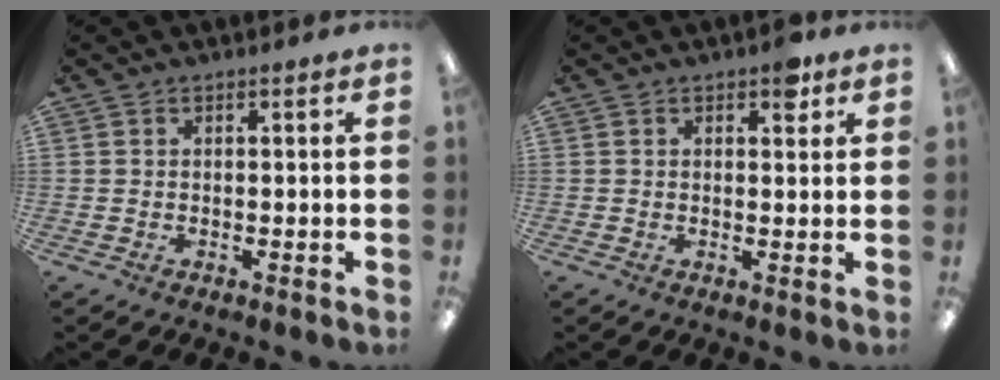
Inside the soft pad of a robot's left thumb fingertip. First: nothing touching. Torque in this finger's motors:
{"motor_torque": [0.32, 0.12, 0.37, -0.14, 0.02]}